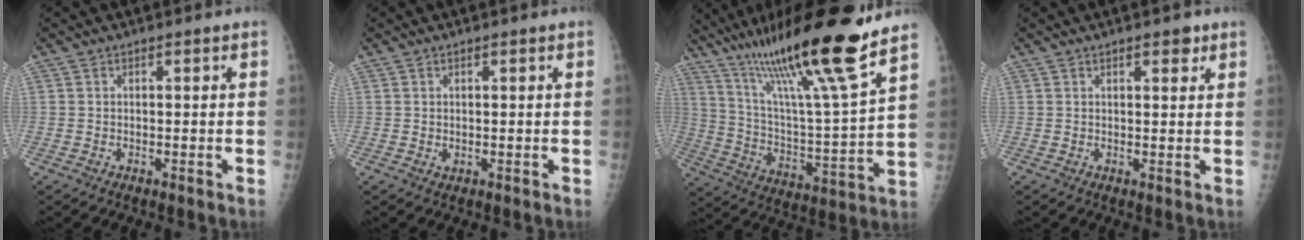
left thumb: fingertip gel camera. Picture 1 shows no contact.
{"total": 0.7, "force": [0.2, 0.4, 0.6], "torque": [-0.008, -0.004, 0.008]}
{"total": 25.0, "force": [17.5, 1.5, 17.8], "torque": [-0.290, -0.059, 0.309]}
{"total": 2.5, "force": [1.6, 1.0, 1.6], "torque": [-0.014, -0.008, 0.021]}